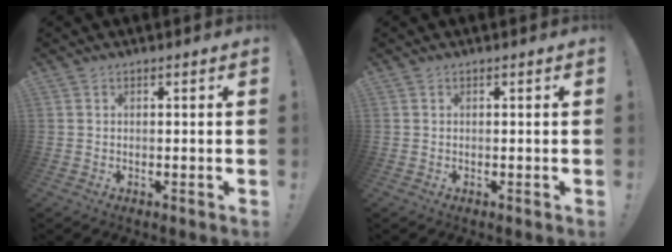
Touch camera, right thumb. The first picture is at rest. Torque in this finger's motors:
{"motor_torque": [-0.01, 0.01, 0.00, 0.00, 0.00]}